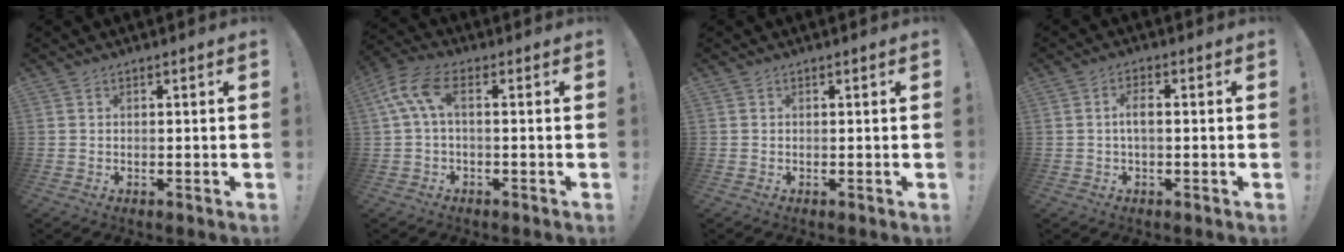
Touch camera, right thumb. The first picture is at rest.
{"total": 8.6, "force": [2.0, 3.3, 7.7], "torque": [-0.161, -0.006, 0.037]}
{"total": 0.0}
{"total": 3.6, "force": [-0.1, 1.1, 3.5], "torque": [-0.070, 0.004, -0.006]}